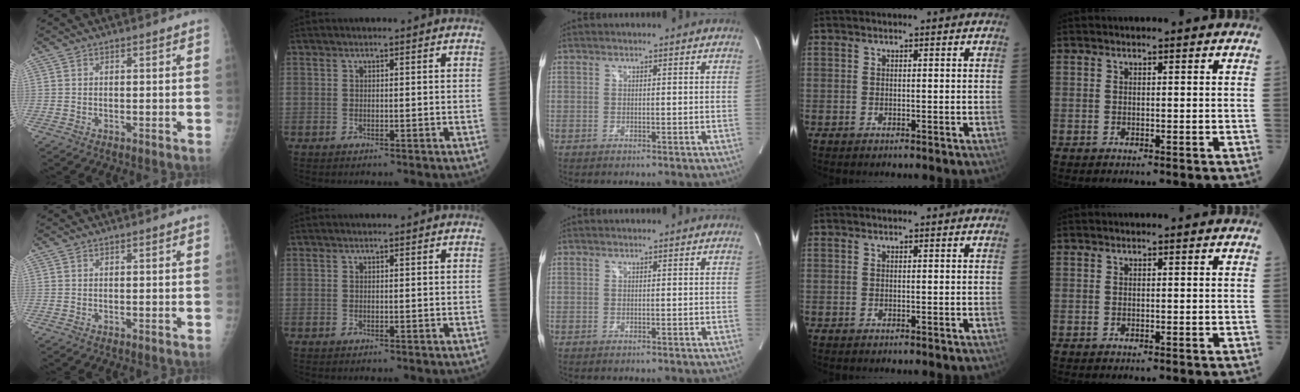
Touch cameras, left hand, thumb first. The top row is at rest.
{}